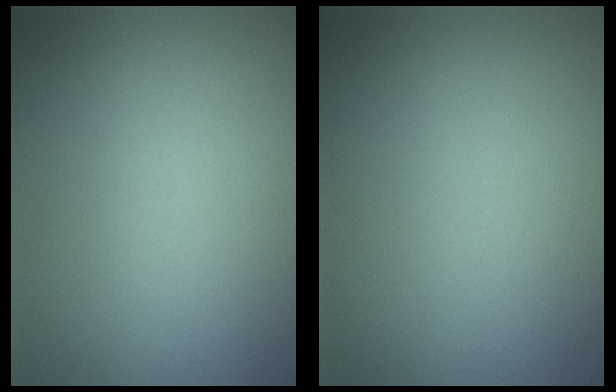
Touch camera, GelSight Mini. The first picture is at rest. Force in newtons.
{"total": 0.0}